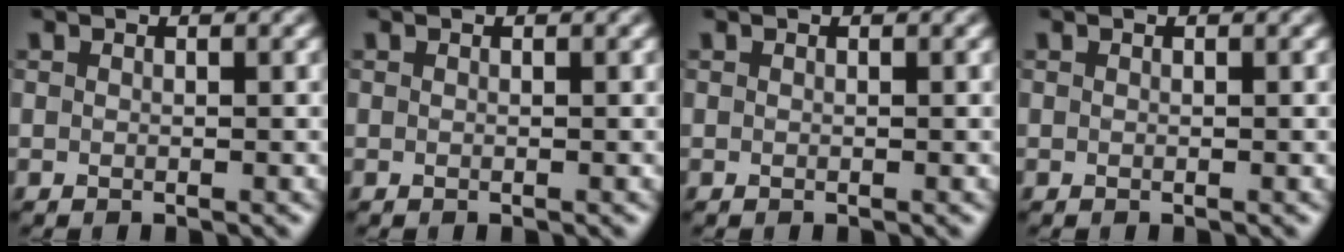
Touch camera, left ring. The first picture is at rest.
{"total": 0.0}
{"total": 0.0}
{"total": 0.0}